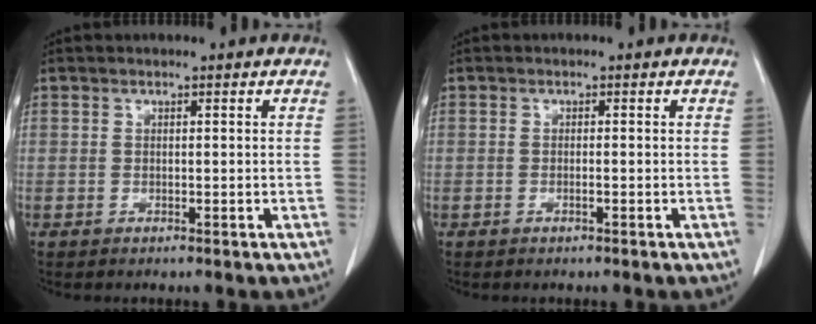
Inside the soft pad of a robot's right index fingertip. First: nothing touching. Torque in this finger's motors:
{"motor_torque": [-0.11, 0.07, -0.10, -0.01]}